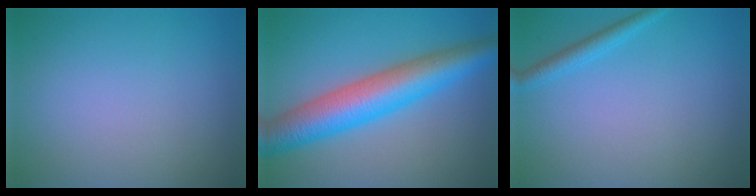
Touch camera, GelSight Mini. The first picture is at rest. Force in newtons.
{"total": 8.0, "press": 8.0, "slide": 0.2}
{"total": 1.6, "press": 1.6, "slide": 0.1}